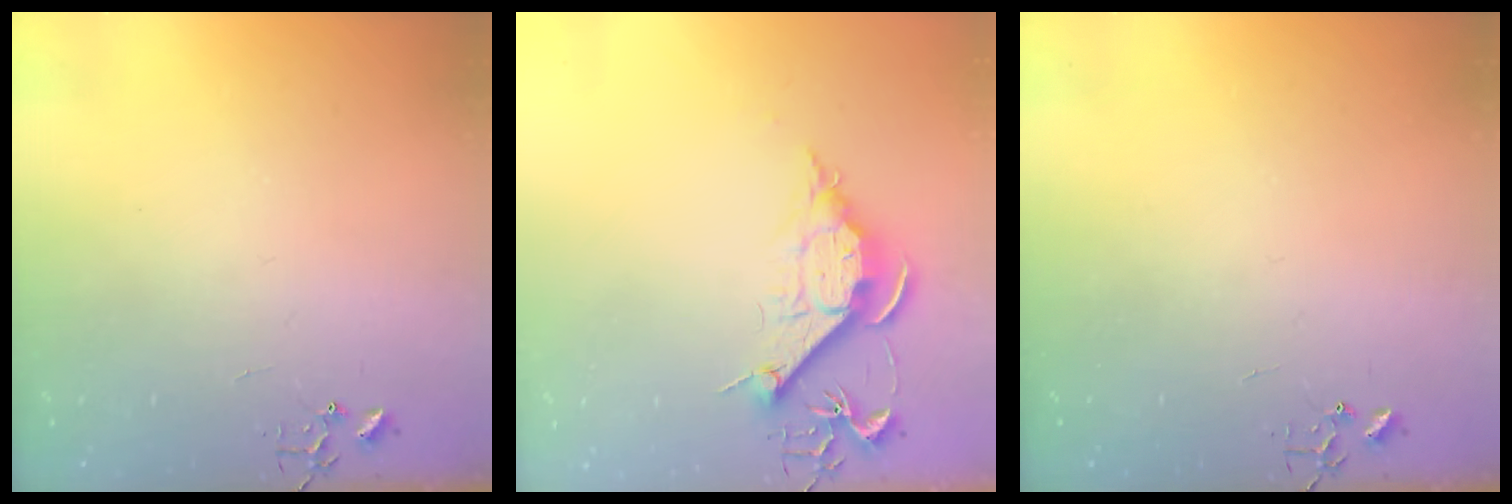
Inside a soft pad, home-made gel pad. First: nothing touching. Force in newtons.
{"total": 10.2, "press": 10.2, "slide": 1.0}
{"total": 0.0}